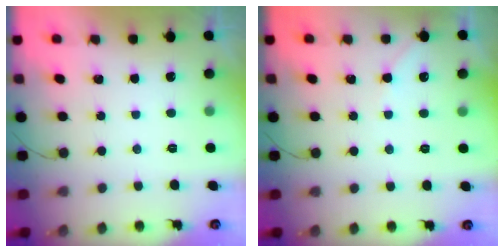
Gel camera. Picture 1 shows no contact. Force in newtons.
{"total": 3.0, "press": 2.9, "slide": 0.5}